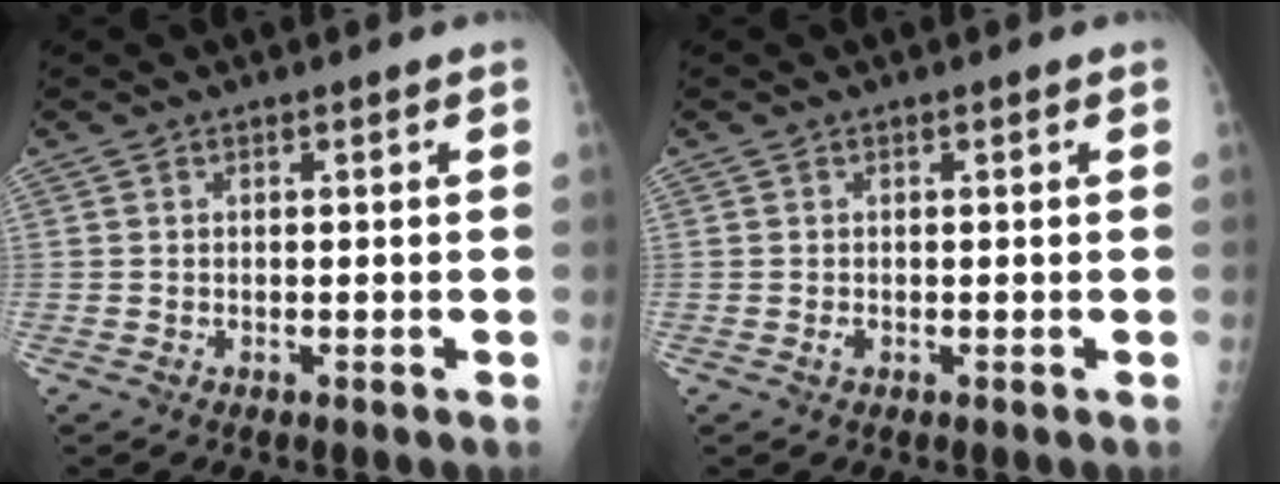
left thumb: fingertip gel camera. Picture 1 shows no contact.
{"total": 0.8, "force": [-0.2, 0.5, 0.6], "torque": [-0.012, 0.002, -0.004]}